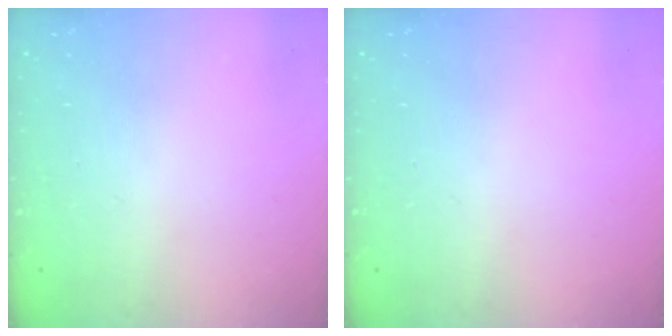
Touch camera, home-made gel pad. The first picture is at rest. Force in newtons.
{"total": 0.0}